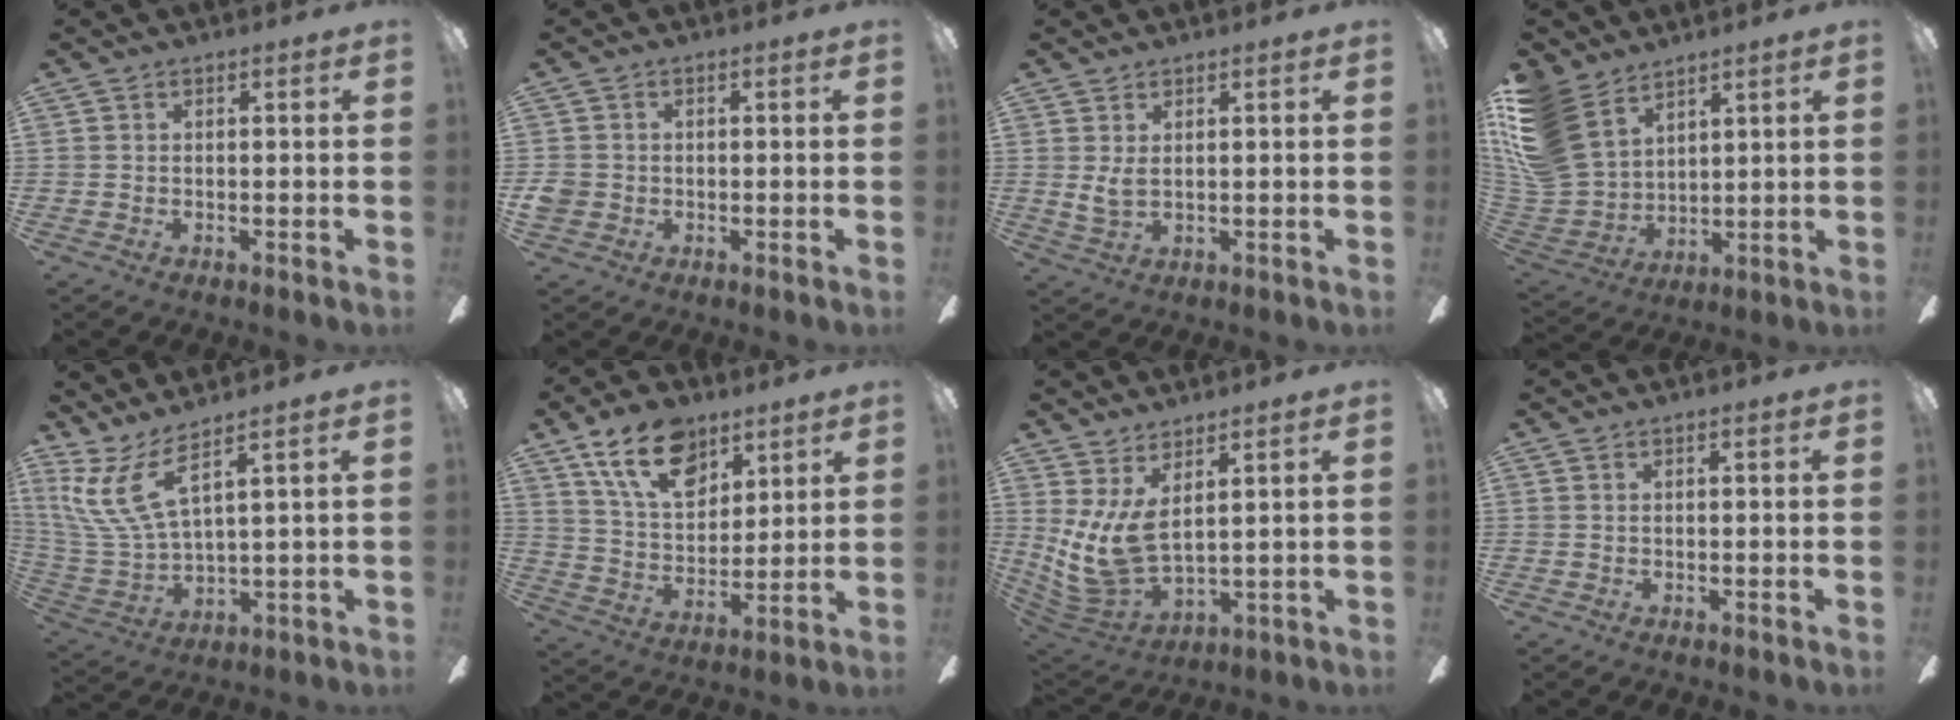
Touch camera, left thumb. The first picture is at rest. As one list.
[{"total": 3.0, "force": [-0.4, 2.8, 1.1], "torque": [-0.012, 0.002, -0.006]}, {"total": 3.3, "force": [1.3, 1.7, 2.5], "torque": [-0.057, 0.000, 0.022]}, {"total": 18.2, "force": [9.8, 12.2, 9.3], "torque": [-0.228, -0.044, 0.187]}, {"total": 13.4, "force": [6.6, 5.1, 10.4], "torque": [-0.235, -0.027, 0.122]}, {"total": 16.5, "force": [10.2, 9.3, 9.1], "torque": [-0.155, -0.036, 0.189]}, {"total": 10.7, "force": [3.9, 5.4, 8.4], "torque": [-0.206, -0.032, 0.078]}, {"total": 0.0}]